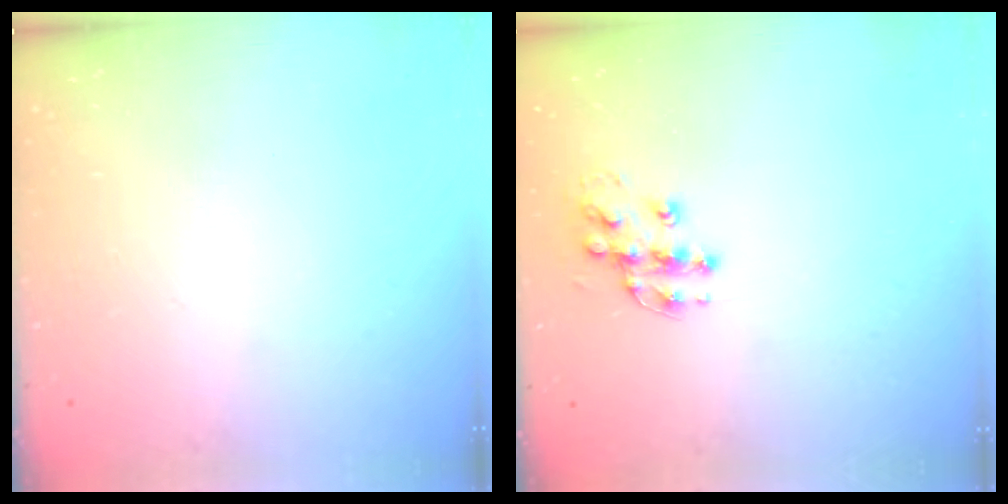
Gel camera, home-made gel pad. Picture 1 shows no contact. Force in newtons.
{"total": 10.7, "press": 10.7, "slide": 0.6}